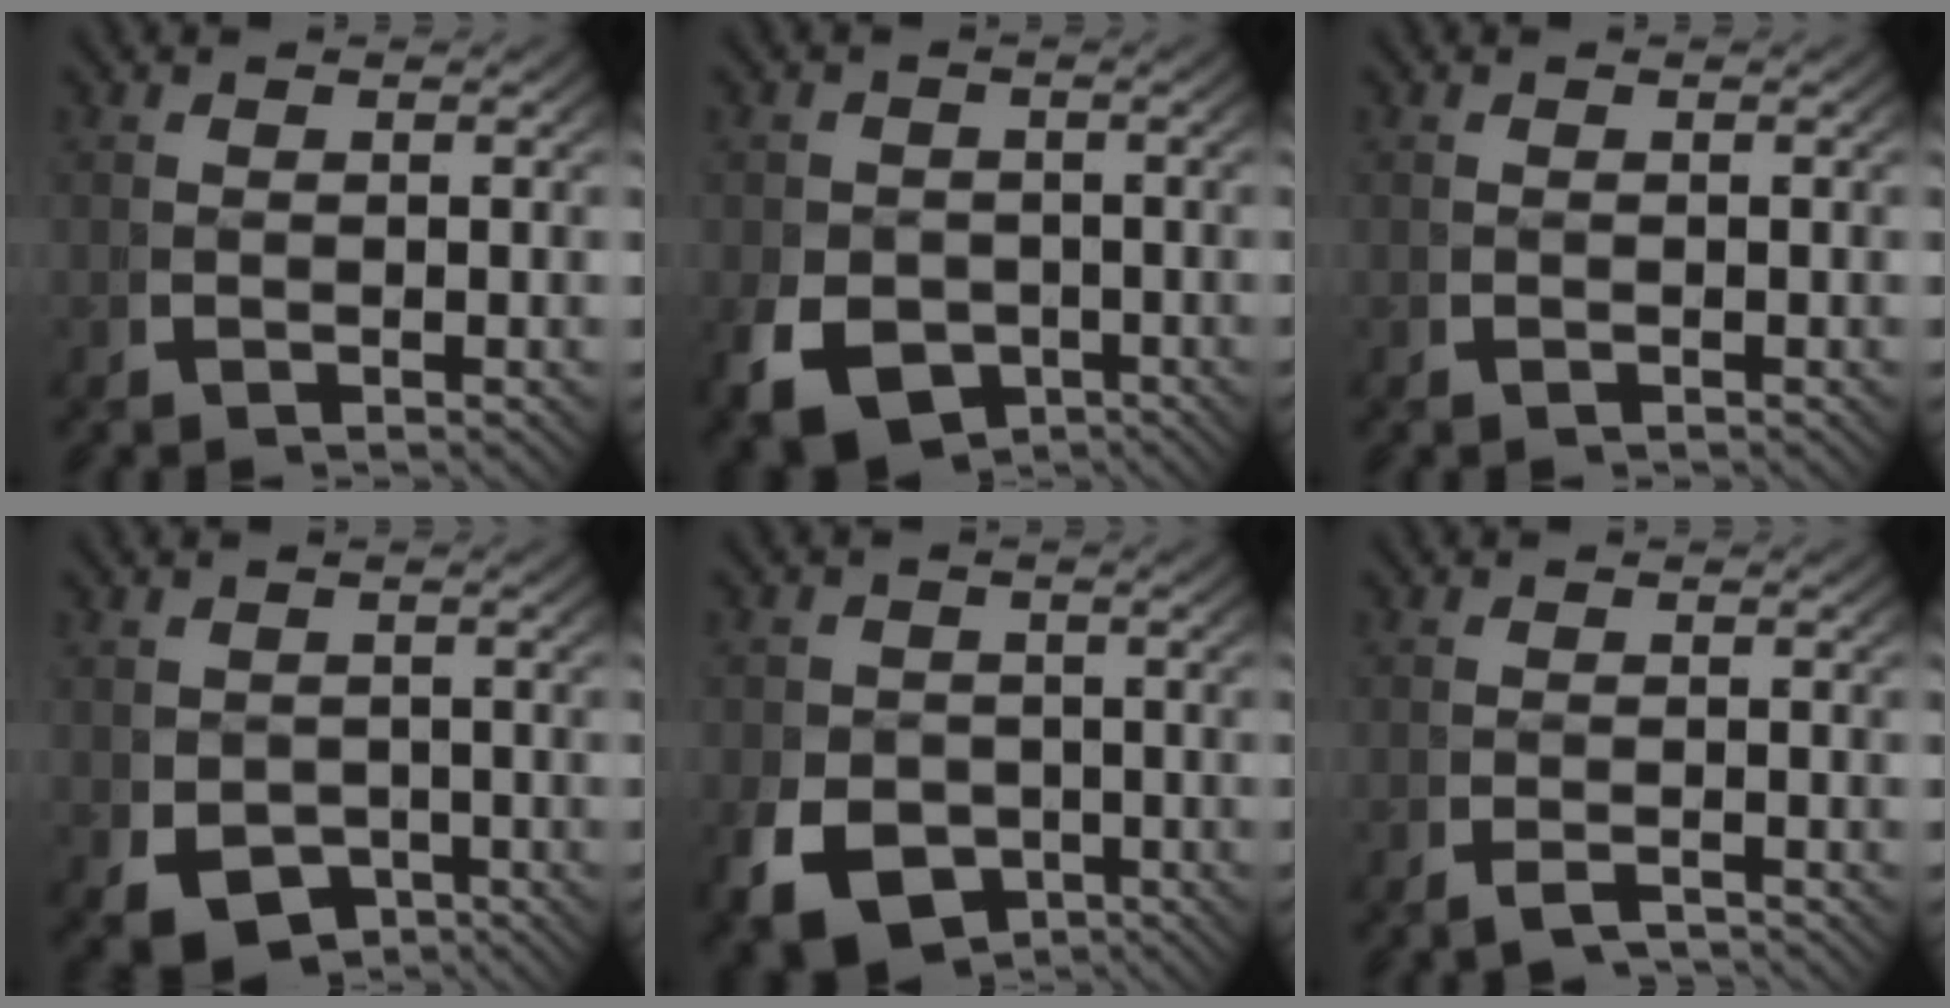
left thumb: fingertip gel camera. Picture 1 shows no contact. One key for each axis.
{"total": 8.6, "fx": -4.0, "fy": 6.5, "fz": 4.0, "tx": -0.079, "ty": -0.042, "tz": -0.052}
{"total": 0.0}
{"total": 5.9, "fx": -2.8, "fy": 4.5, "fz": 2.6, "tx": -0.044, "ty": -0.037, "tz": -0.032}
{"total": 9.5, "fx": -4.5, "fy": 7.3, "fz": 4.1, "tx": -0.083, "ty": -0.044, "tz": -0.063}
{"total": 1.6, "fx": -1.5, "fy": 0.2, "fz": 0.5, "tx": -0.008, "ty": -0.004, "tz": -0.028}